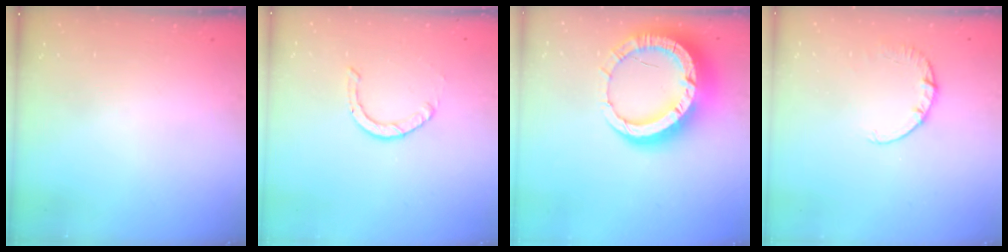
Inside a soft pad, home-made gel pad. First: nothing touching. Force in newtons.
{"total": 0.9, "press": 0.9, "slide": 0.1}
{"total": 18.8, "press": 18.7, "slide": 1.8}
{"total": 2.4, "press": 2.4, "slide": 0.2}